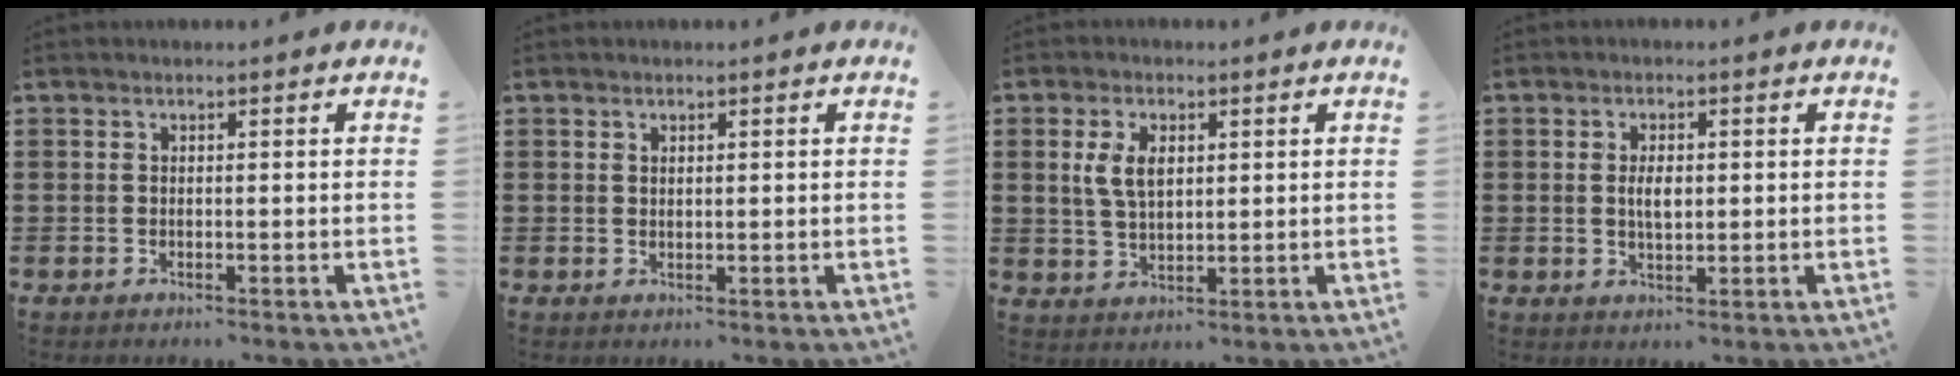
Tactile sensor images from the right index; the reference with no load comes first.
{"total": 0.5, "force": [0.3, 0.3, 0.3], "torque": [-0.007, 0.002, 0.006]}
{"total": 4.9, "force": [1.2, 2.7, 3.9], "torque": [-0.092, 0.008, 0.018]}
{"total": 3.1, "force": [0.1, 1.2, 2.8], "torque": [-0.048, -0.001, -0.002]}